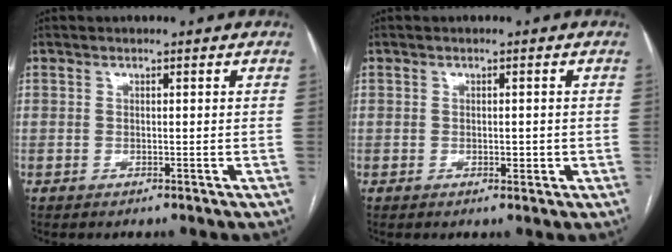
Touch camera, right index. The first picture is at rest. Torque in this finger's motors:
{"motor_torque": [0.18, 0.13, 0.04, 0.03]}